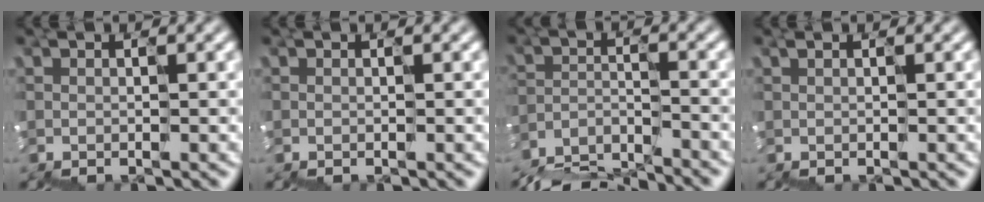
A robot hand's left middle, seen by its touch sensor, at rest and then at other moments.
{"total": 0.0}
{"total": 6.7, "force": [-6.7, 0.0, -0.3], "torque": [-0.013, -0.021, -0.123]}
{"total": 0.0}